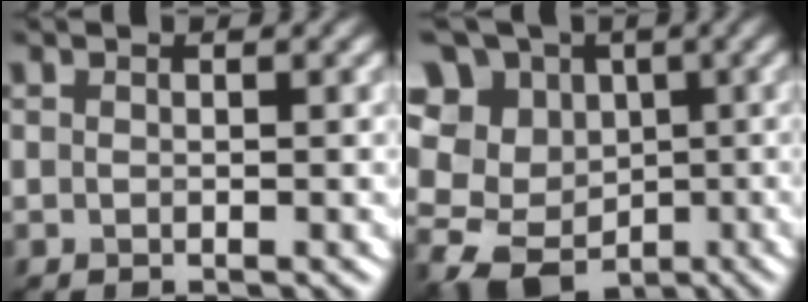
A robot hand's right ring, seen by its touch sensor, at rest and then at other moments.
{"total": 15.2, "force": [2.7, 13.2, 7.1], "torque": [-0.173, 0.027, 0.038]}